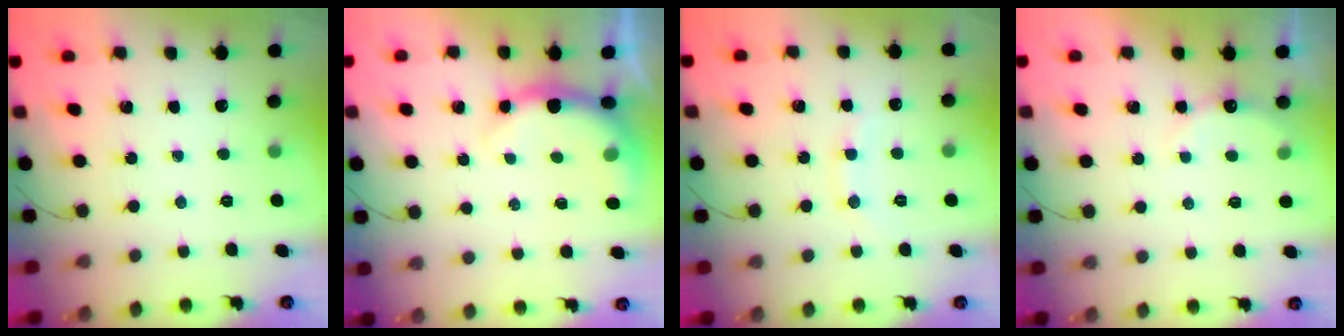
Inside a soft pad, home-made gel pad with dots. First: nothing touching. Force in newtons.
{"total": 7.4, "press": 7.2, "slide": 1.4}
{"total": 7.2, "press": 7.0, "slide": 1.6}
{"total": 8.3, "press": 8.2, "slide": 1.4}